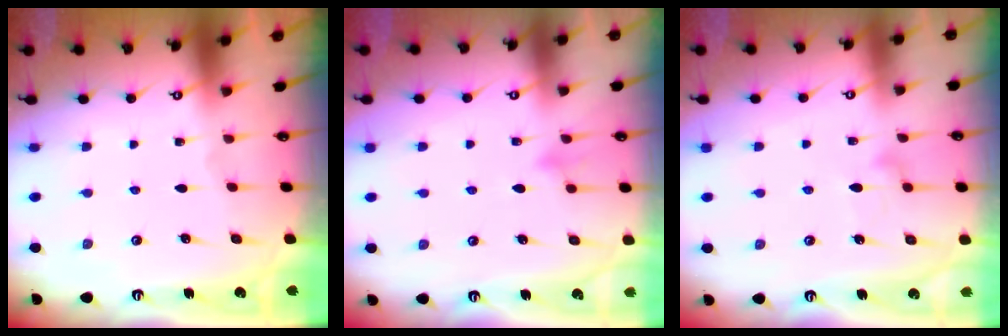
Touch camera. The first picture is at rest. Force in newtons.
{"total": 8.2, "press": 8.2, "slide": 0.8}
{"total": 8.4, "press": 8.4, "slide": 0.5}